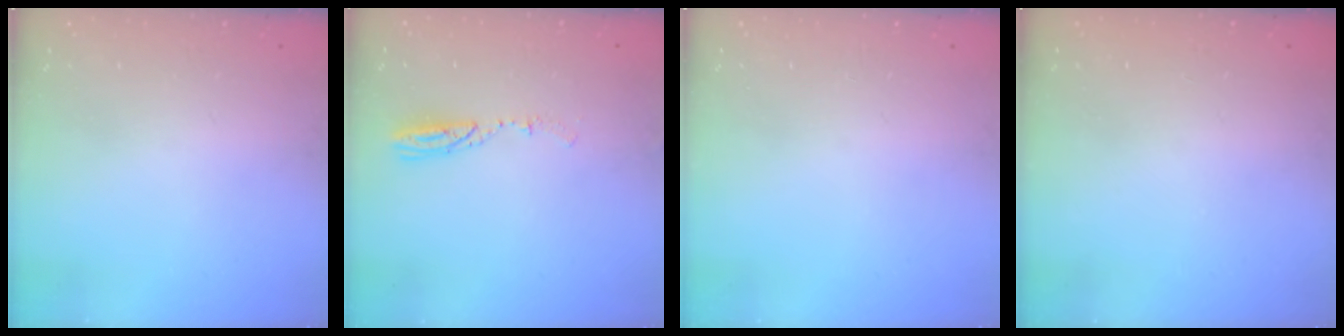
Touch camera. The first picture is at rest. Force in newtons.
{"total": 4.8, "press": 4.7, "slide": 1.0}
{"total": 0.0}
{"total": 0.0}